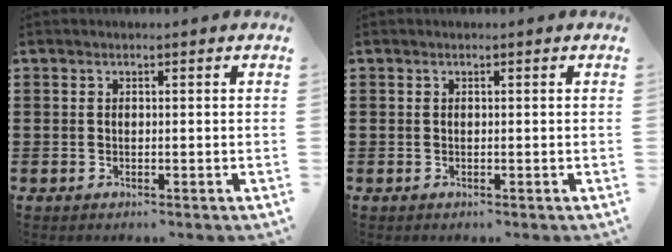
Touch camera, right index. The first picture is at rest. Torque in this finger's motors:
{"motor_torque": [0.01, 0.03, 0.03, 0.00]}